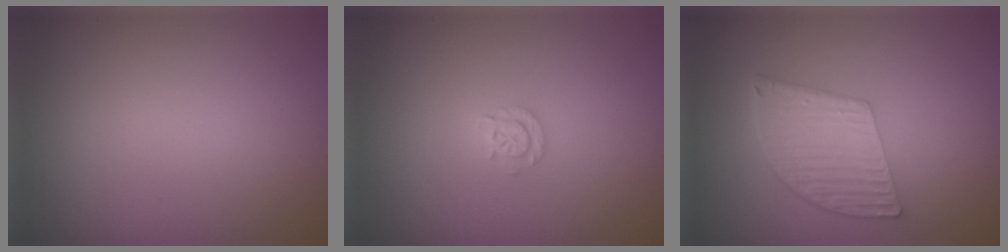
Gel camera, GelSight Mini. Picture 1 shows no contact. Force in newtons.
{"total": 1.3, "press": 1.3, "slide": 0.2}
{"total": 5.6, "press": 3.9, "slide": 4.0}